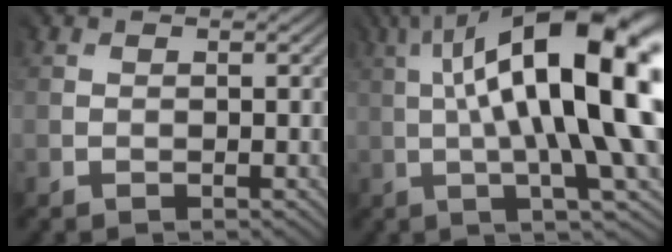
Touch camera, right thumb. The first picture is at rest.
{"total": 19.8, "force": [3.9, 5.5, 18.6], "torque": [-0.266, 0.036, 0.069]}